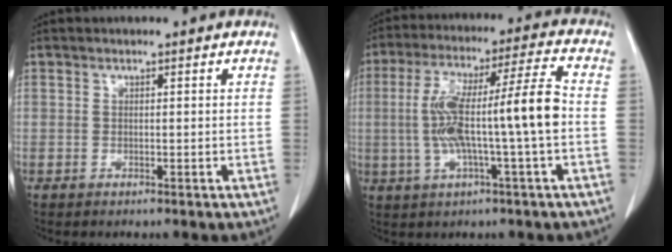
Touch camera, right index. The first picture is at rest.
{"total": 13.8, "force": [-1.1, 0.0, 13.7], "torque": [-0.254, 0.027, -0.022]}